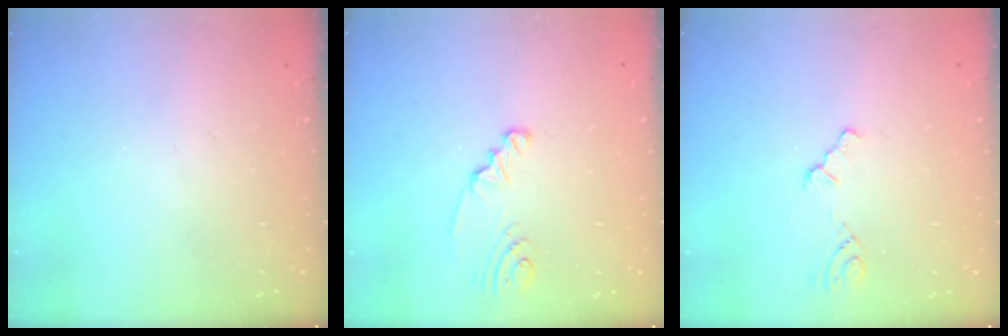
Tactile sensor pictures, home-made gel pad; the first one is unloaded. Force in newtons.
{"total": 2.3, "press": 2.3, "slide": 0.2}
{"total": 1.8, "press": 1.8, "slide": 0.3}